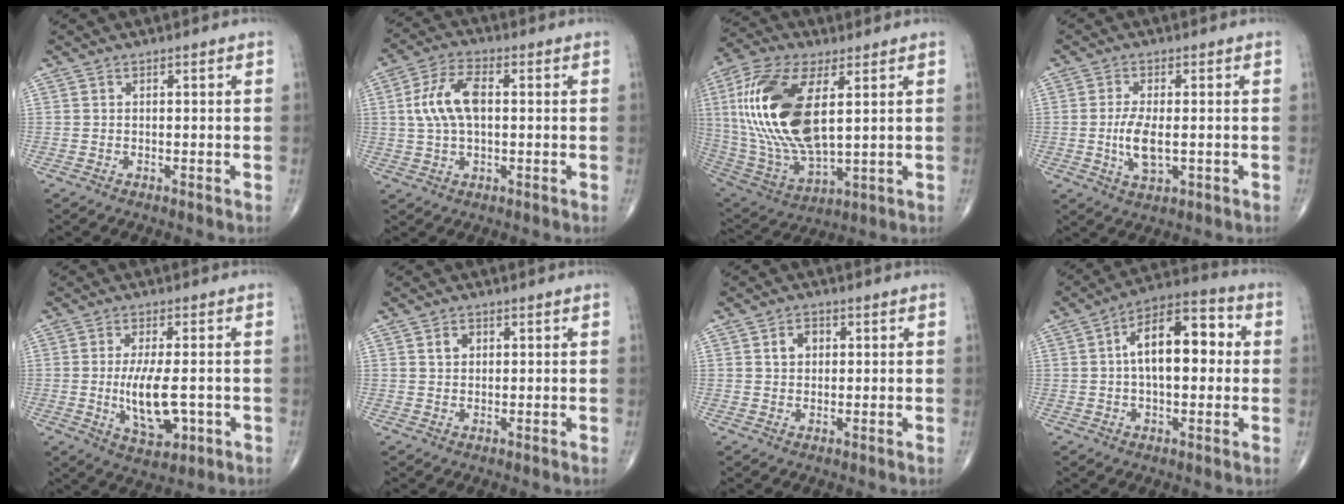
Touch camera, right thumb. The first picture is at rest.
{"total": 9.5, "force": [1.1, 4.9, 8.0], "torque": [-0.161, 0.015, 0.019]}
{"total": 23.5, "force": [4.5, 11.0, 20.3], "torque": [-0.428, -0.021, 0.086]}
{"total": 6.3, "force": [-0.8, 2.7, 5.6], "torque": [-0.111, -0.010, -0.012]}
{"total": 9.7, "force": [-1.4, 3.9, 8.8], "torque": [-0.150, -0.011, -0.014]}
{"total": 2.3, "force": [0.9, 1.8, 1.2], "torque": [-0.013, -0.002, 0.014]}
{"total": 3.4, "force": [1.0, 2.6, 1.9], "torque": [-0.020, 0.004, 0.016]}
{"total": 14.6, "force": [1.7, 7.4, 12.5], "torque": [-0.178, 0.032, 0.017]}